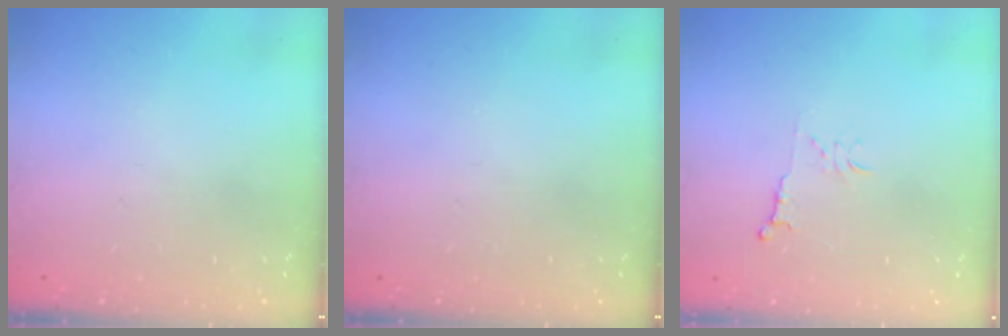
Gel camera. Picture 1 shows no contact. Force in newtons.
{"total": 0.0}
{"total": 3.9, "press": 3.8, "slide": 0.5}